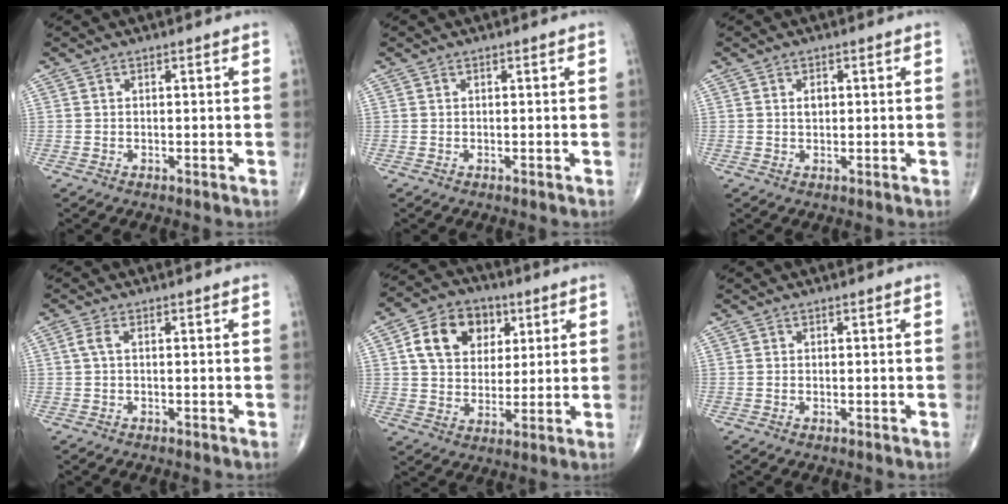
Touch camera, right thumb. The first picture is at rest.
{"total": 0.0}
{"total": 1.8, "force": [0.4, 1.2, 1.3], "torque": [-0.016, 0.001, 0.005]}
{"total": 1.8, "force": [0.2, 0.6, 1.6], "torque": [-0.046, 0.007, 0.004]}
{"total": 13.0, "force": [4.4, 9.8, 7.3], "torque": [-0.089, -0.002, 0.071]}
{"total": 0.0}